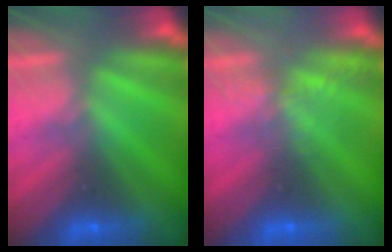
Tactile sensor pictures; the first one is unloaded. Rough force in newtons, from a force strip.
{"total": 2.2}